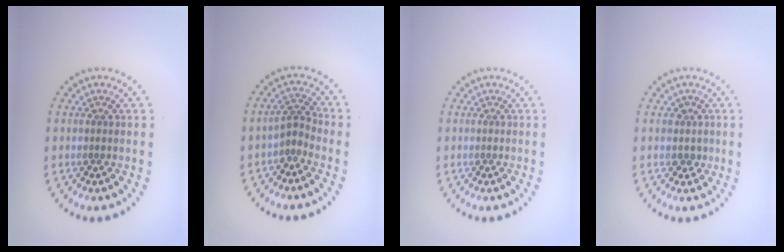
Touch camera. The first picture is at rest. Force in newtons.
{"total": 1.8, "press": 1.1, "slide": 1.4}
{"total": 0.0}
{"total": 1.2, "press": 1.0, "slide": 0.6}